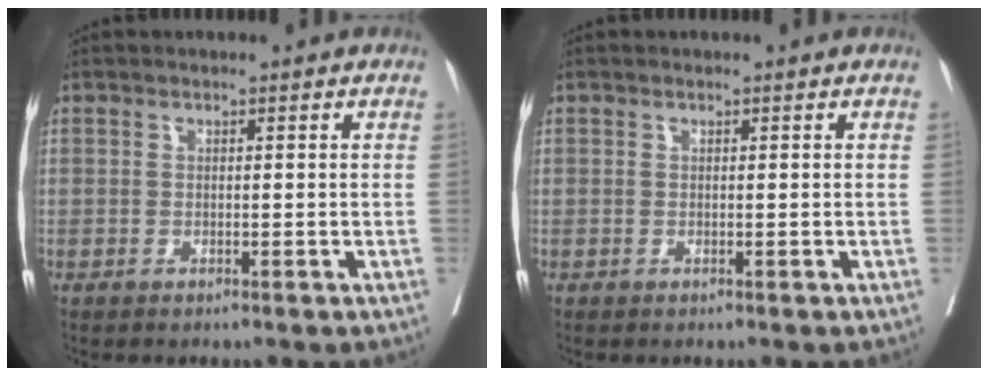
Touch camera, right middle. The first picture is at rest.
{"total": 0.0}